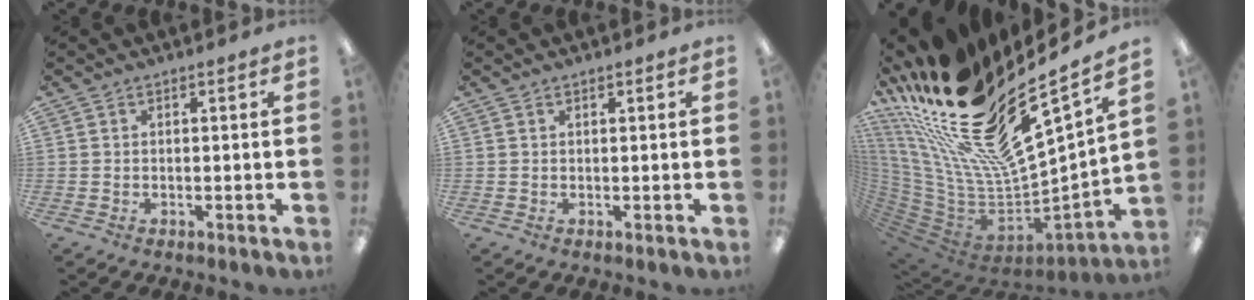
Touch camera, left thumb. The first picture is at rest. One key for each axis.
{"total": 0.8, "fx": 0.6, "fy": 0.3, "fz": 0.4, "tx": -0.009, "ty": 0.000, "tz": 0.011}
{"total": 27.2, "fx": 17.5, "fy": 9.2, "fz": 18.8, "tx": -0.328, "ty": -0.172, "tz": 0.331}